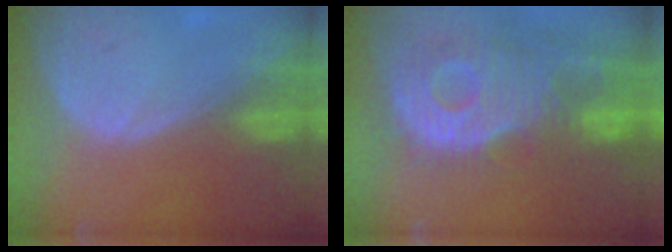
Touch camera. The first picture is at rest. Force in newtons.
{"total": 13.0, "press": 11.3, "slide": 6.3}